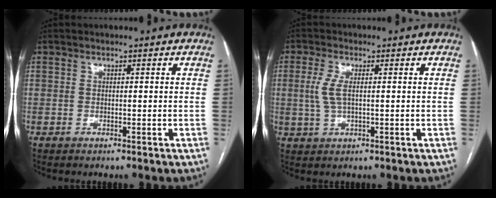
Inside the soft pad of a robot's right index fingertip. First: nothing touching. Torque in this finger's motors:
{"motor_torque": [0.27, 0.06, 0.22, 0.11]}